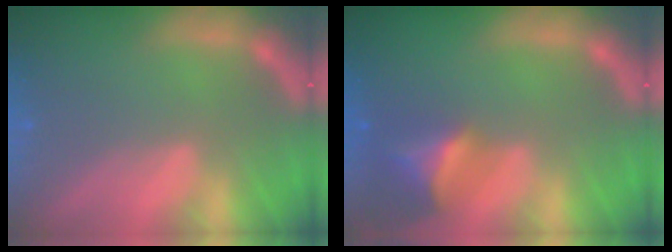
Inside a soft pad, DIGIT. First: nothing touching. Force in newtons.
{"total": 4.9}